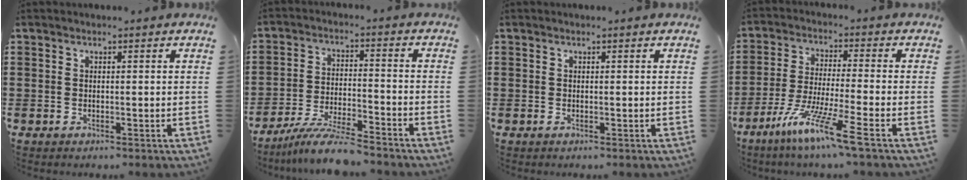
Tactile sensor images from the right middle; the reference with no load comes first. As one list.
[{"total": 7.9, "force": [-7.2, 0.2, 3.3], "torque": [-0.063, 0.001, -0.137]}, {"total": 0.0}, {"total": 9.3, "force": [-6.5, -0.2, 6.7], "torque": [-0.141, -0.015, -0.128]}]